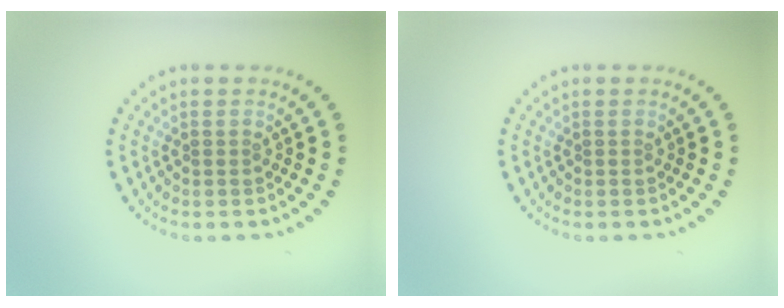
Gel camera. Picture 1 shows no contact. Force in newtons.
{"total": 0.0}